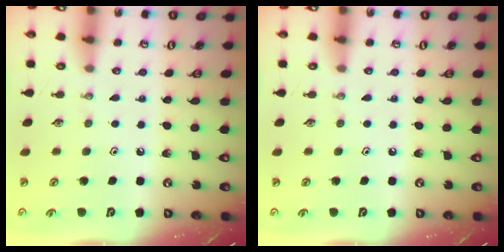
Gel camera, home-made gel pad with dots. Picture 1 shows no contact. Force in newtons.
{"total": 0.0}